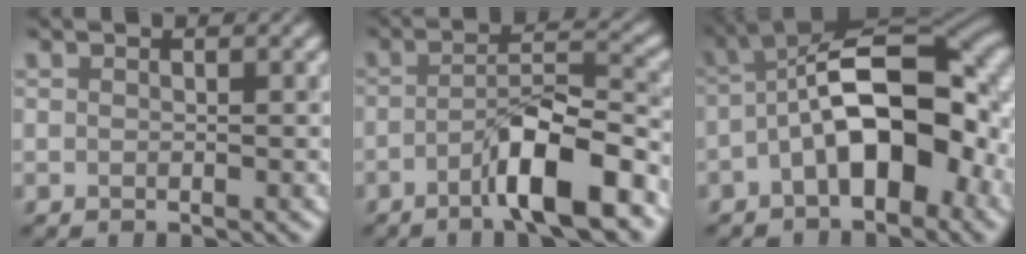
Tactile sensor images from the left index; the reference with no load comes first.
{"total": 7.1, "force": [-3.4, 1.6, 6.0], "torque": [-0.098, 0.013, -0.060]}
{"total": 11.8, "force": [-1.9, 5.5, 10.3], "torque": [-0.153, 0.023, -0.044]}